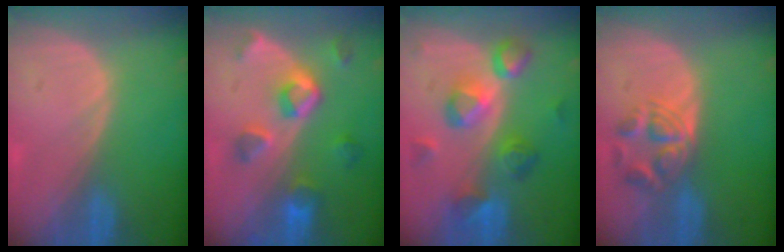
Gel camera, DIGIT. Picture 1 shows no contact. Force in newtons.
{"total": 7.8, "press": 7.0, "slide": 3.4}
{"total": 8.5, "press": 8.2, "slide": 2.0}
{"total": 5.7, "press": 5.1, "slide": 2.4}